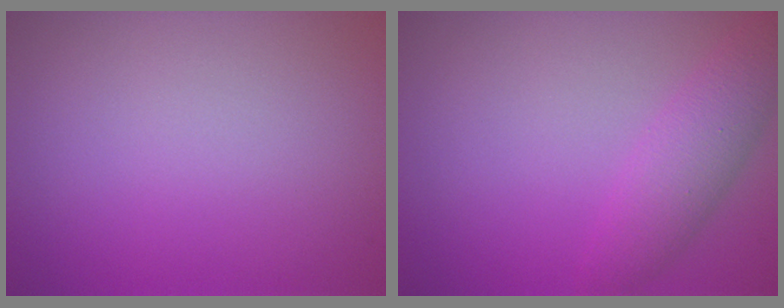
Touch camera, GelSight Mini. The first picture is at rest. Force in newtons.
{"total": 3.3, "press": 3.3, "slide": 0.1}